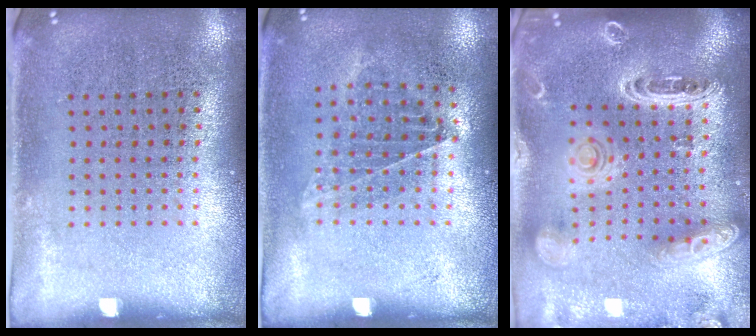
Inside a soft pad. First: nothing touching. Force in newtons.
{"total": 0.9, "press": 0.8, "slide": 0.4}
{"total": 2.6, "press": 2.3, "slide": 1.1}